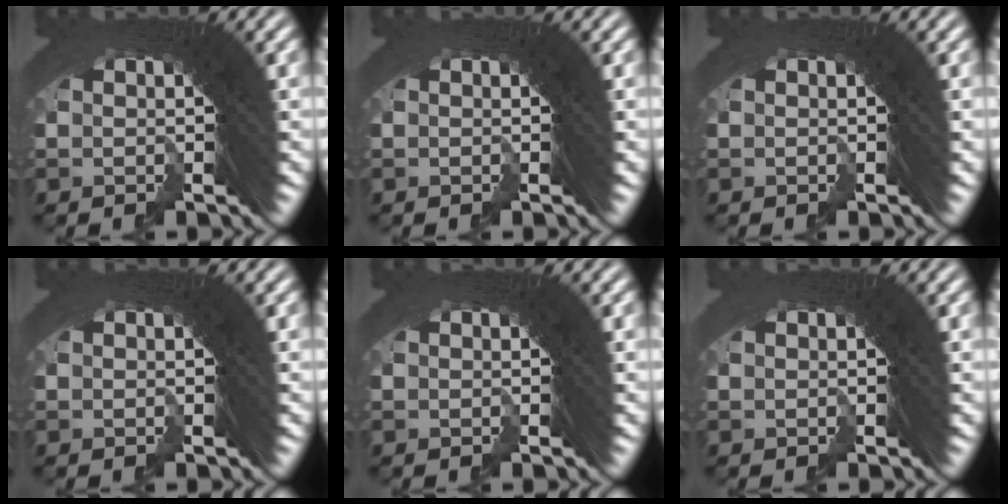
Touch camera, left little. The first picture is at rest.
{"total": 0.0}
{"total": 0.0}
{"total": 0.0}
{"total": 0.0}
{"total": 0.6, "force": [-0.1, -0.3, -0.5], "torque": [0.007, -0.001, -0.002]}